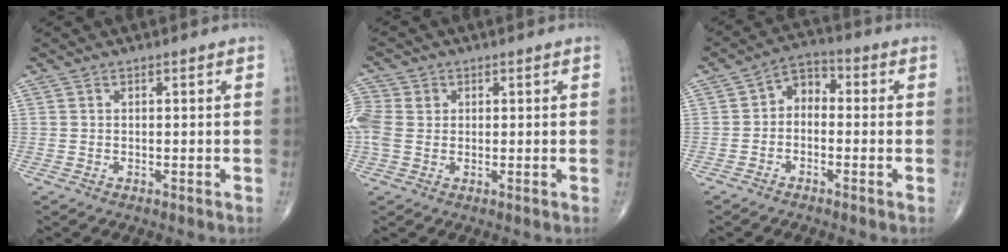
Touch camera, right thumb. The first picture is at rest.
{"total": 5.8, "force": [0.5, 4.6, 3.4], "torque": [-0.092, 0.012, 0.009]}
{"total": 5.2, "force": [-0.7, 3.7, 3.5], "torque": [-0.035, 0.028, -0.031]}